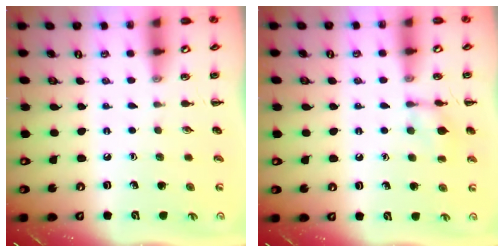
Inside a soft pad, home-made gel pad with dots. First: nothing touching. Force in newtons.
{"total": 9.0, "press": 8.9, "slide": 1.5}